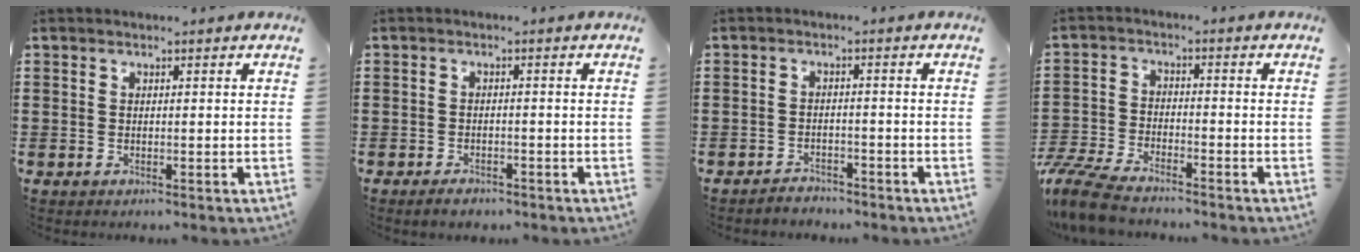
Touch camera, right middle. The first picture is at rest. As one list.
[{"total": 1.7, "force": [-1.5, 0.5, 0.7], "torque": [-0.017, -0.001, -0.029]}, {"total": 2.1, "force": [-2.1, 0.3, 0.0], "torque": [-0.008, 0.002, -0.046]}, {"total": 7.0, "force": [-6.3, 1.1, 2.8], "torque": [-0.086, -0.007, -0.131]}]